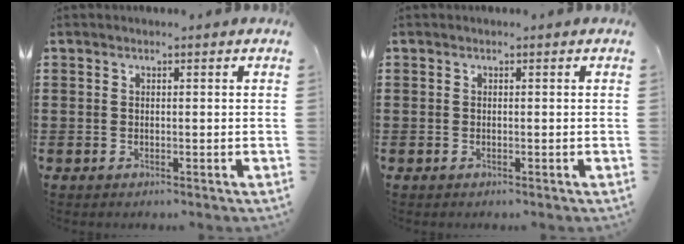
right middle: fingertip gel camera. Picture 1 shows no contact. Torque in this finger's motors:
{"motor_torque": [0.14, -0.01, 0.05, 0.01]}